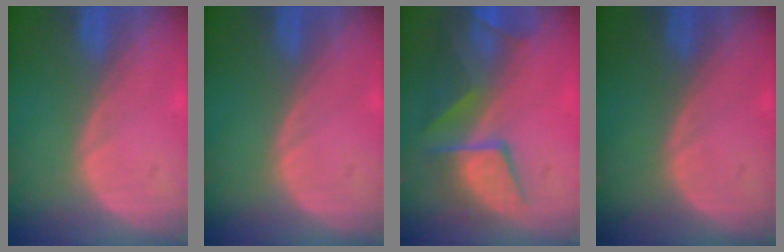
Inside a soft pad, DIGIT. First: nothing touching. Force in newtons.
{"total": 0.0}
{"total": 10.1, "press": 8.7, "slide": 5.0}
{"total": 0.0}